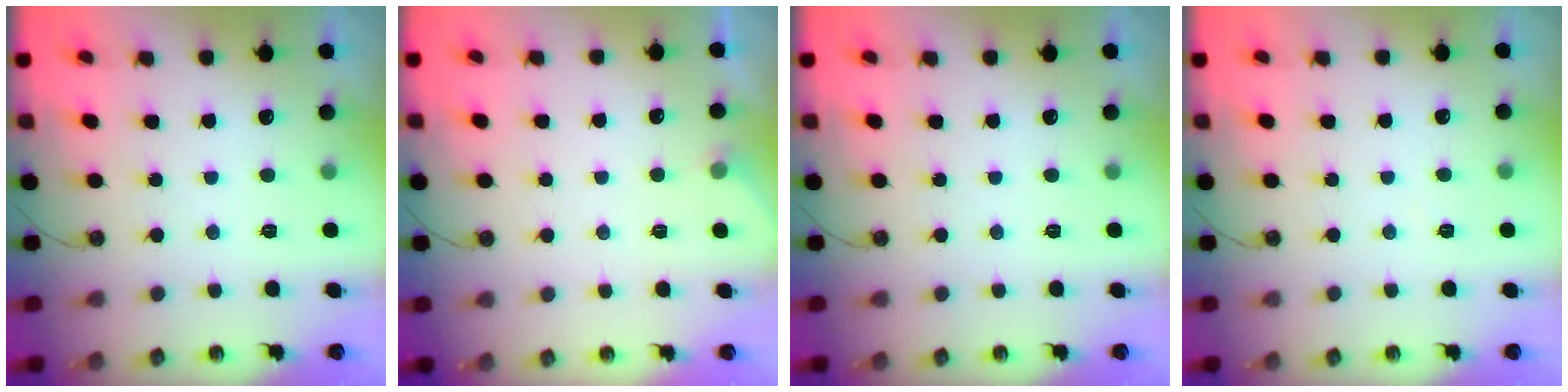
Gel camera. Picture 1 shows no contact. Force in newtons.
{"total": 2.6, "press": 2.5, "slide": 0.5}
{"total": 0.0}
{"total": 2.1, "press": 2.1, "slide": 0.5}